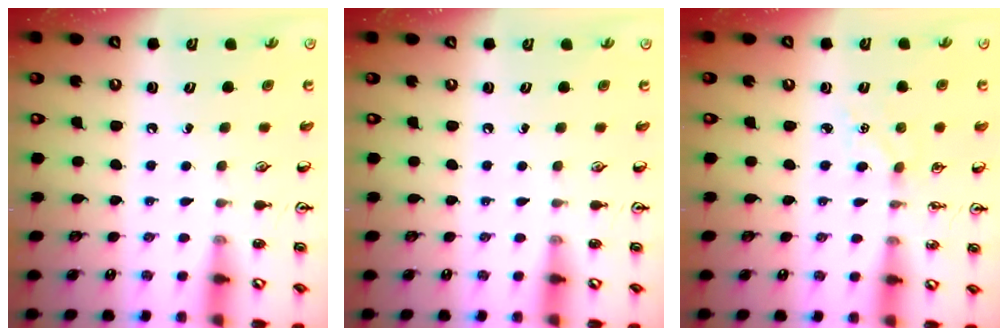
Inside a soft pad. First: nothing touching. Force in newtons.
{"total": 0.0}
{"total": 4.6, "press": 4.6, "slide": 0.5}